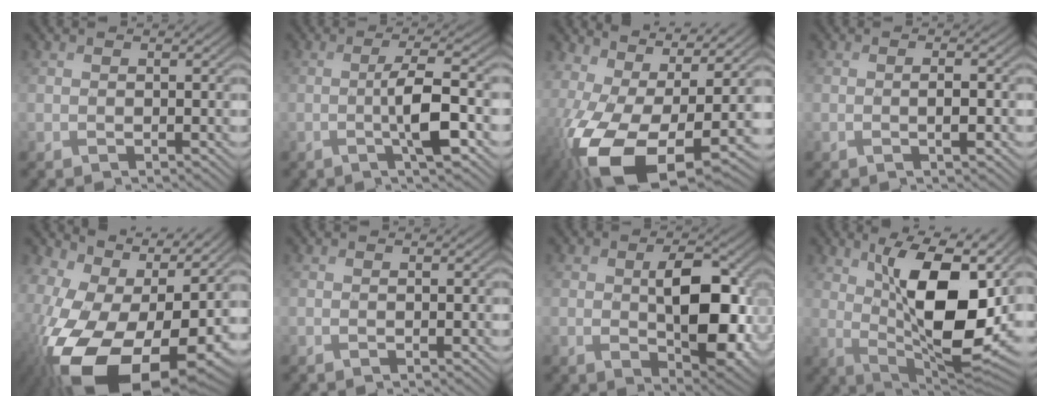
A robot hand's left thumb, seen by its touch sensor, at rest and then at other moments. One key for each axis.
{"total": 5.9, "fx": -1.1, "fy": 0.9, "fz": 5.7, "tx": -0.103, "ty": 0.008, "tz": -0.027}
{"total": 16.3, "fx": -2.8, "fy": 8.9, "fz": 13.4, "tx": -0.287, "ty": -0.046, "tz": -0.032}
{"total": 2.1, "fx": -0.4, "fy": 0.2, "fz": 2.1, "tx": -0.042, "ty": 0.002, "tz": -0.009}
{"total": 20.4, "fx": -2.6, "fy": 13.7, "fz": 14.9, "tx": -0.290, "ty": -0.069, "tz": -0.001}
{"total": 0.6, "fx": -0.2, "fy": 0.0, "fz": 0.6, "tx": -0.012, "ty": -0.001, "tz": -0.003}
{"total": 10.1, "fx": -0.2, "fy": 5.7, "fz": 8.3, "tx": -0.133, "ty": -0.019, "tz": 0.011}
{"total": 15.0, "fx": 2.7, "fy": 6.2, "fz": 13.3, "tx": -0.217, "ty": -0.005, "tz": 0.047}